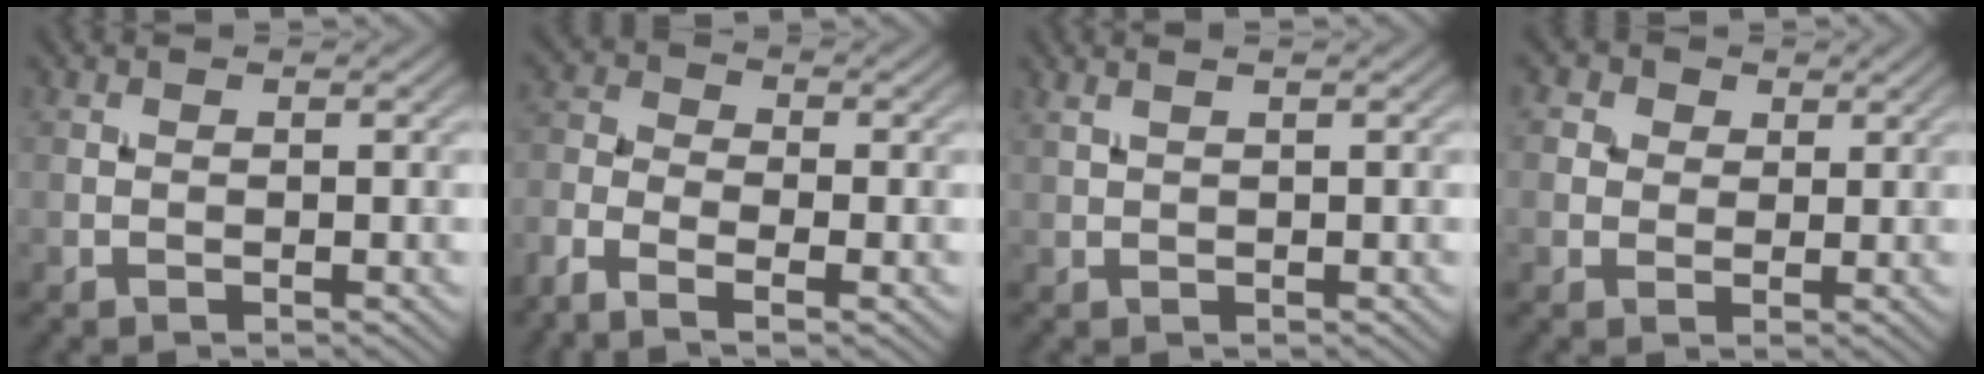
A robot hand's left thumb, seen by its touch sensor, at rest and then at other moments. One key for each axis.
{"total": 5.2, "fx": -3.4, "fy": 2.0, "fz": 3.4, "tx": -0.083, "ty": -0.011, "tz": -0.082}
{"total": 1.5, "fx": 1.1, "fy": 0.3, "fz": 1.0, "tx": -0.023, "ty": 0.006, "tz": 0.021}
{"total": 4.1, "fx": 1.9, "fy": 3.3, "fz": 1.5, "tx": -0.054, "ty": -0.005, "tz": 0.024}